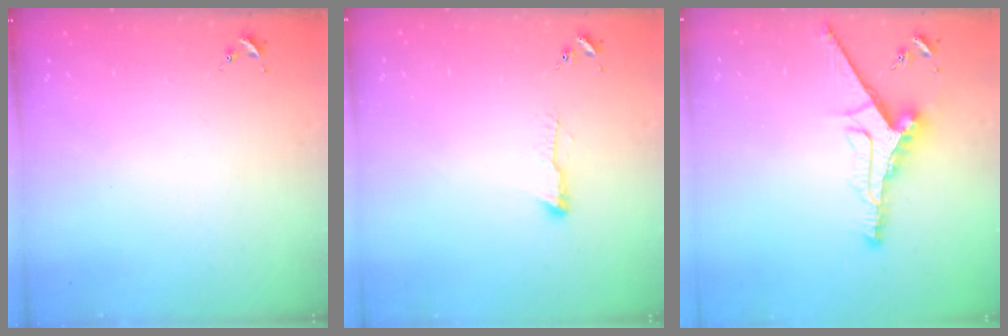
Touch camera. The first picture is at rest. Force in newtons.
{"total": 6.8, "press": 6.8, "slide": 0.8}
{"total": 12.7, "press": 12.7, "slide": 1.0}